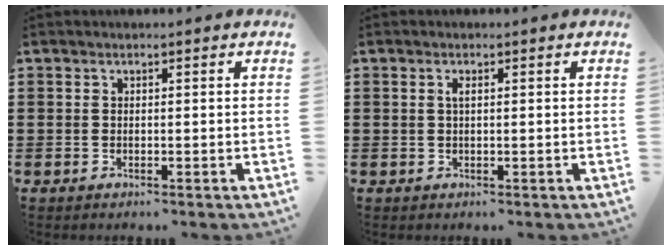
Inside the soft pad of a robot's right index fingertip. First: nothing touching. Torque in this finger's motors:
{"motor_torque": [0.31, -0.21, 0.15, 0.00]}